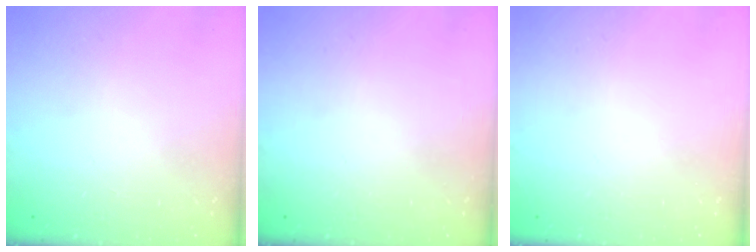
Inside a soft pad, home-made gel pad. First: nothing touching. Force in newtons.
{"total": 0.0}
{"total": 0.0}